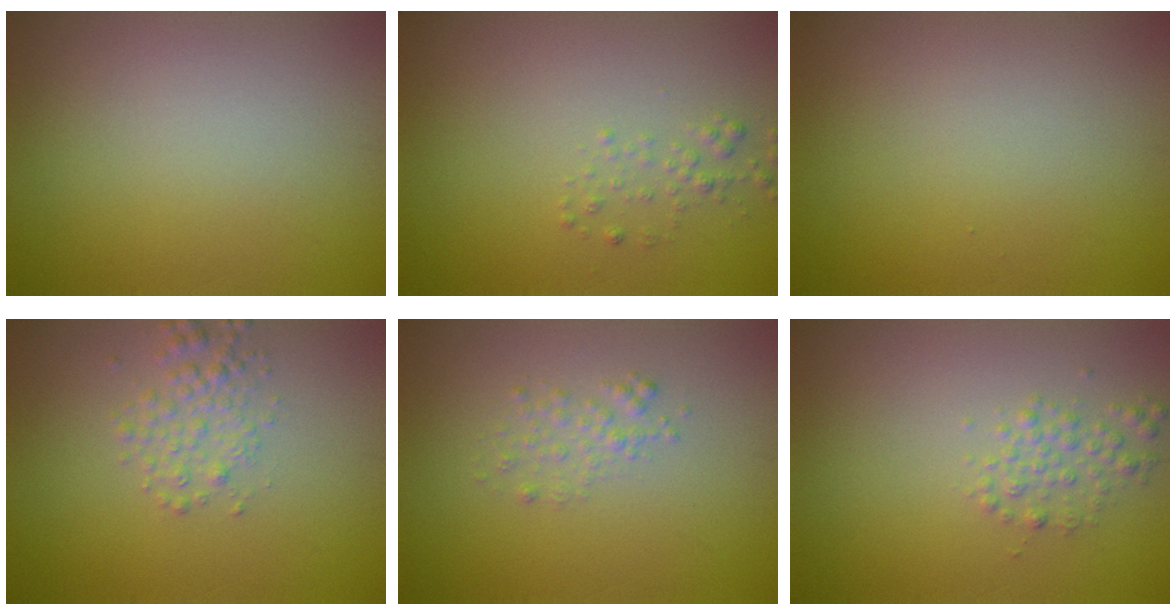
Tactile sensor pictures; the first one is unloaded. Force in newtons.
{"total": 1.2, "press": 1.2, "slide": 0.1}
{"total": 0.0}
{"total": 2.1, "press": 2.1, "slide": 0.1}
{"total": 1.4, "press": 1.4, "slide": 0.1}
{"total": 1.7, "press": 1.7, "slide": 0.0}